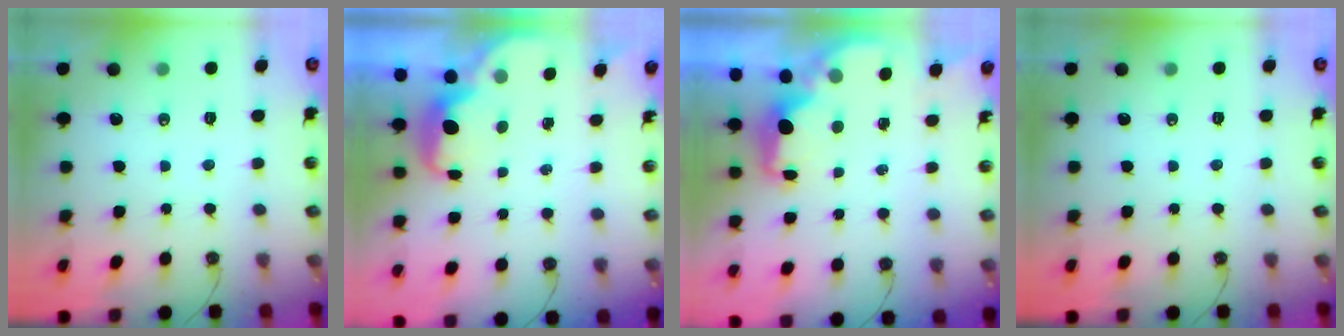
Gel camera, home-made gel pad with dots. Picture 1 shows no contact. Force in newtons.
{"total": 4.0, "press": 4.0, "slide": 0.7}
{"total": 2.2, "press": 2.1, "slide": 0.7}
{"total": 0.0}